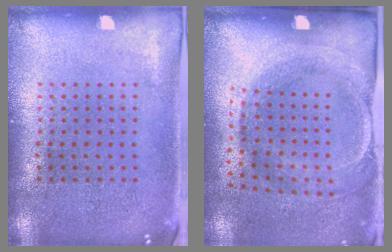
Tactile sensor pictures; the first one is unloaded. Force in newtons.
{"total": 1.8, "press": 1.2, "slide": 1.4}